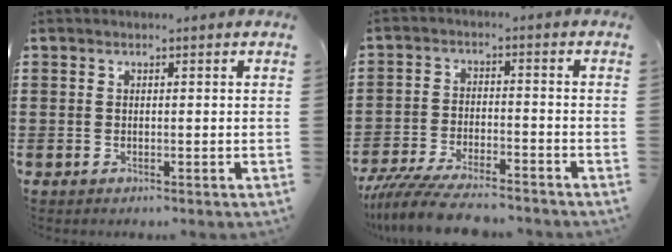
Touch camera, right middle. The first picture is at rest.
{"total": 7.2, "force": [-6.5, 0.8, 2.8], "torque": [-0.066, -0.003, -0.127]}